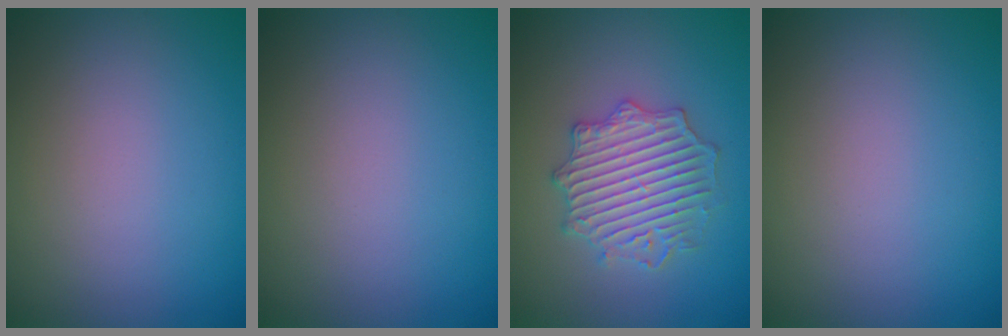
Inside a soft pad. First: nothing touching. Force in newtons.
{"total": 0.0}
{"total": 4.1, "press": 4.1, "slide": 0.6}
{"total": 0.0}